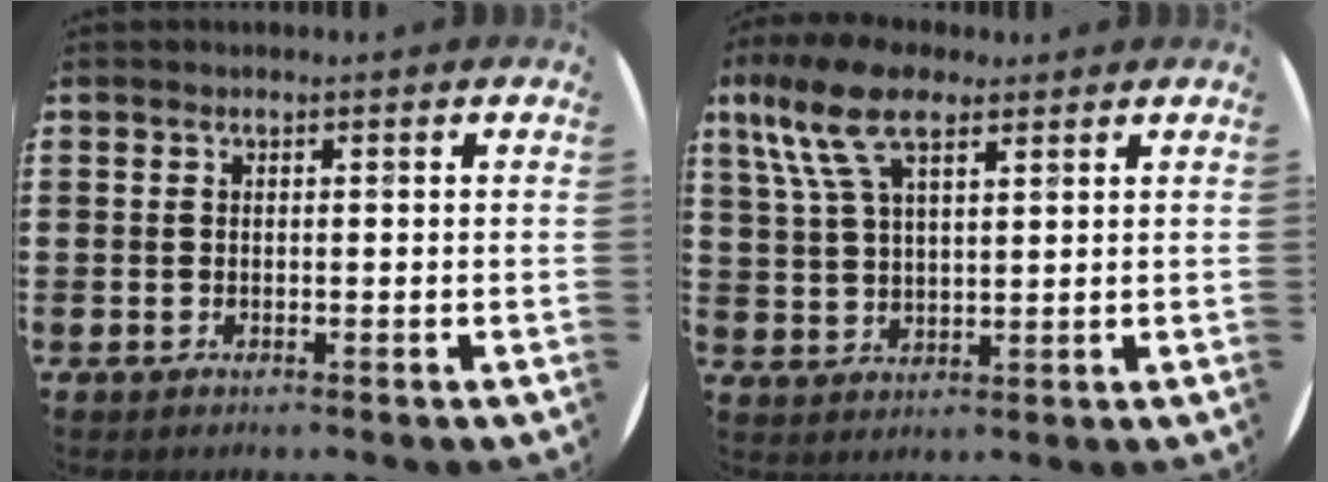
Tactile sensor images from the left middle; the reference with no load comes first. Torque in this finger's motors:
{"motor_torque": [0.26, 0.06, 0.97, 0.21]}